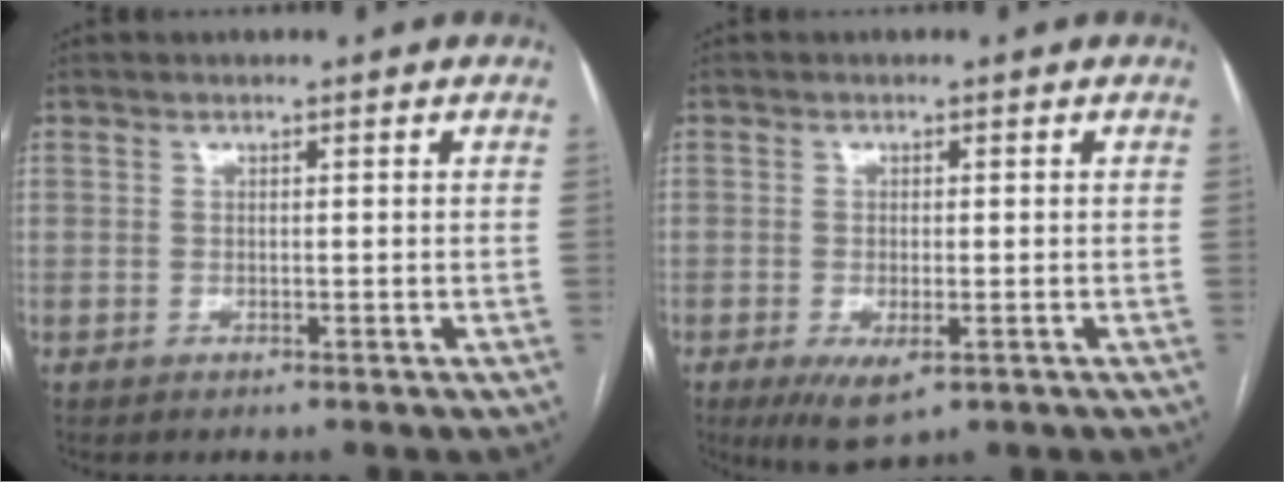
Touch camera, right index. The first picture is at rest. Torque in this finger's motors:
{"motor_torque": [0.67, -0.44, 0.19, 0.05]}